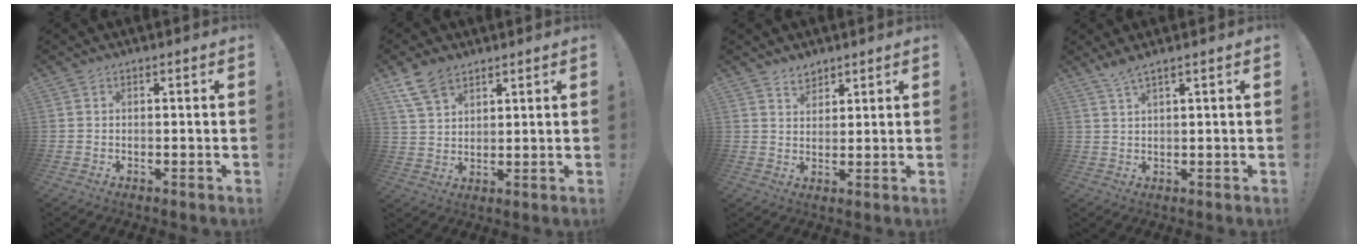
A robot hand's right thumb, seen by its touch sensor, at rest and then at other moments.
{"total": 8.7, "force": [6.0, 4.9, 4.0], "torque": [-0.087, -0.018, 0.121]}
{"total": 4.2, "force": [3.4, 2.4, 0.9], "torque": [-0.015, -0.017, 0.062]}
{"total": 3.2, "force": [2.3, 0.0, 2.3], "torque": [-0.054, -0.004, 0.042]}